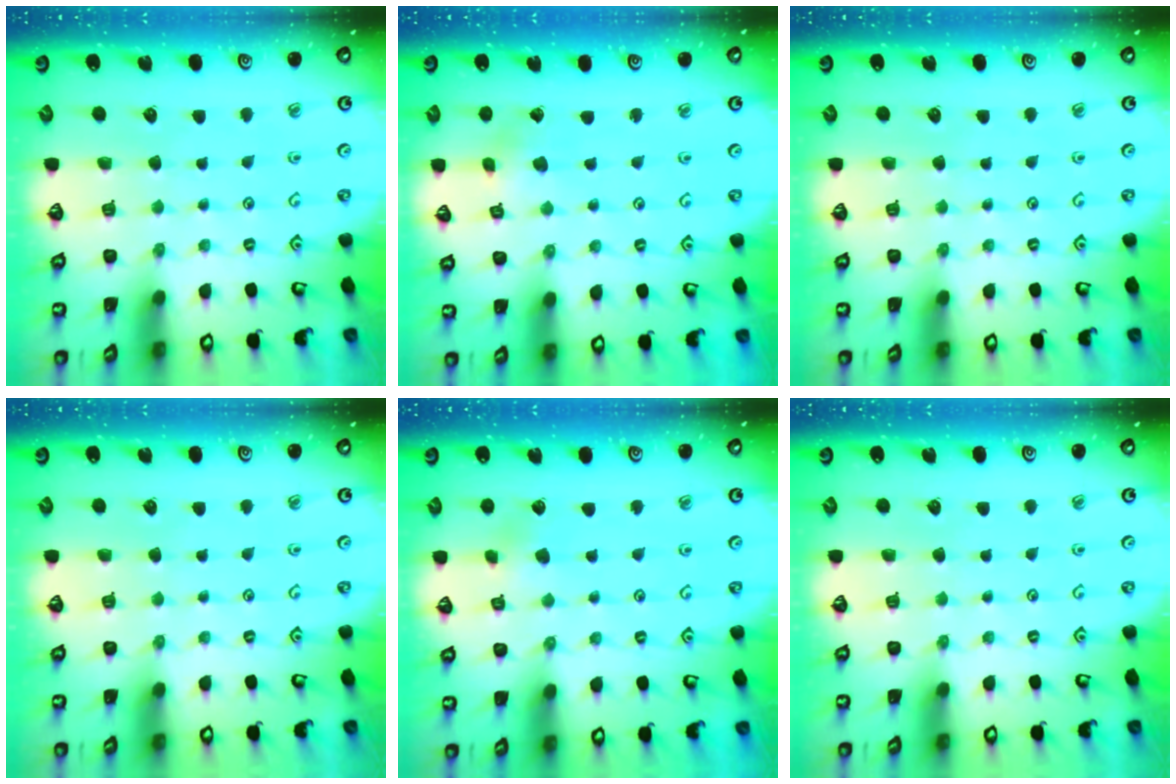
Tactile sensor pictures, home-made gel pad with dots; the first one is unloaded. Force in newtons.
{"total": 2.4, "press": 2.4, "slide": 0.3}
{"total": 0.0}
{"total": 0.0}
{"total": 2.5, "press": 2.5, "slide": 0.4}
{"total": 0.0}